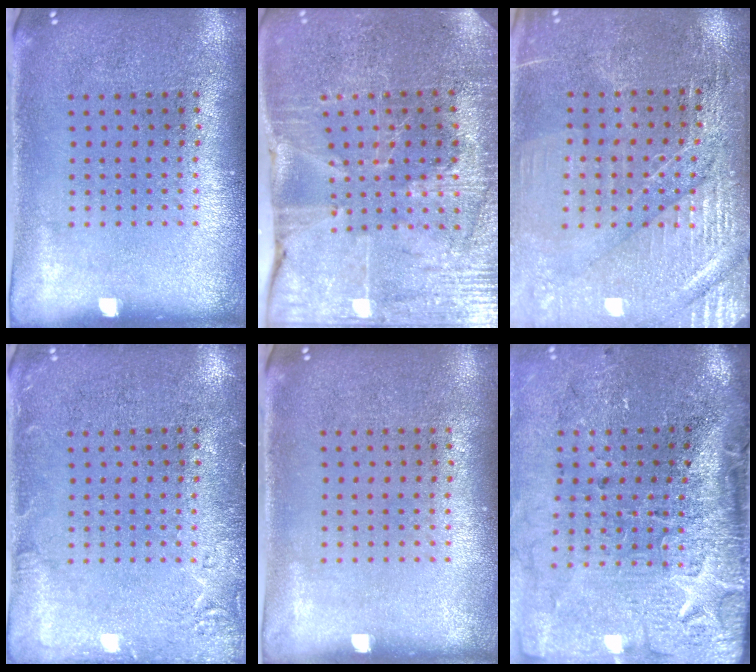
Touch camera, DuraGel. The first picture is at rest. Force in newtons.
{"total": 3.2, "press": 3.2, "slide": 0.2}
{"total": 3.2, "press": 3.2, "slide": 0.4}
{"total": 2.0, "press": 2.0, "slide": 0.4}
{"total": 0.0}
{"total": 4.6, "press": 3.6, "slide": 2.8}